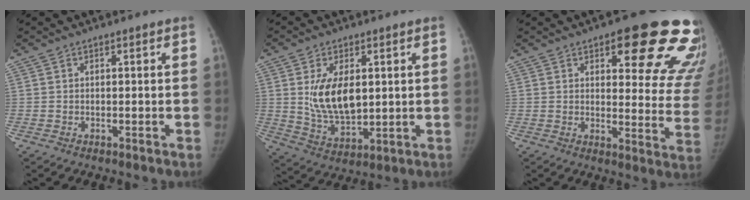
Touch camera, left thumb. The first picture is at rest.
{"total": 11.6, "force": [2.0, 6.6, 9.3], "torque": [-0.146, -0.020, 0.052]}
{"total": 22.2, "force": [12.7, 7.6, 16.6], "torque": [-0.145, -0.055, 0.149]}